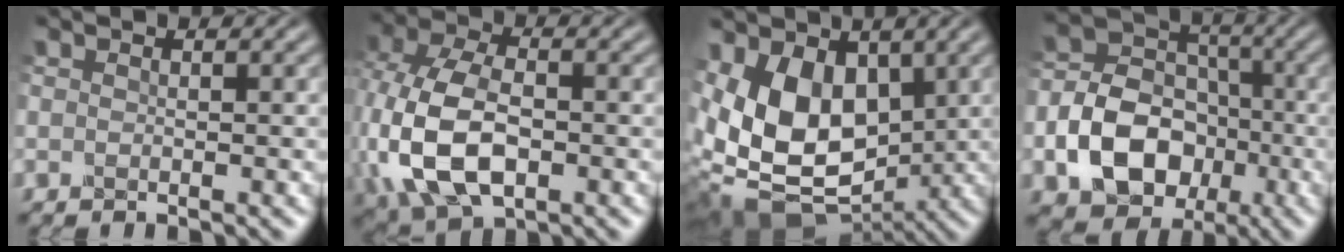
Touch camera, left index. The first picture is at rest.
{"total": 10.7, "force": [-1.7, 7.0, 7.9], "torque": [-0.207, -0.010, -0.036]}
{"total": 11.7, "force": [0.6, 7.9, 8.5], "torque": [-0.172, -0.027, 0.015]}
{"total": 8.8, "force": [-3.0, 6.7, 4.9], "torque": [-0.091, 0.002, -0.059]}